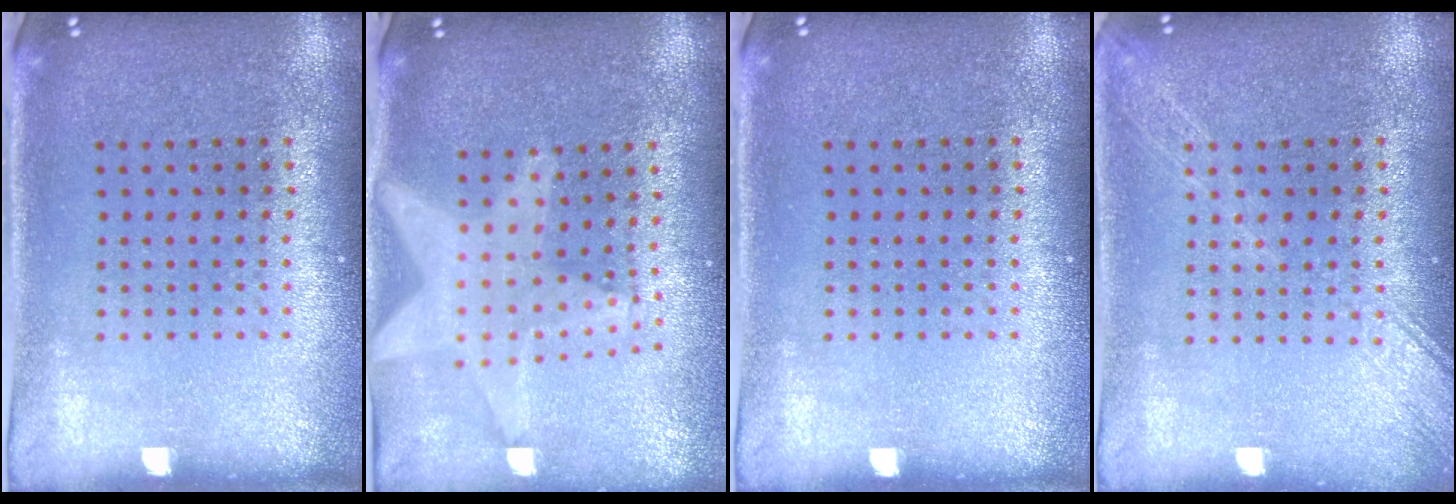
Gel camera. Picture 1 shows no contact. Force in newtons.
{"total": 1.9, "press": 1.6, "slide": 1.0}
{"total": 0.0}
{"total": 2.7, "press": 2.6, "slide": 0.4}